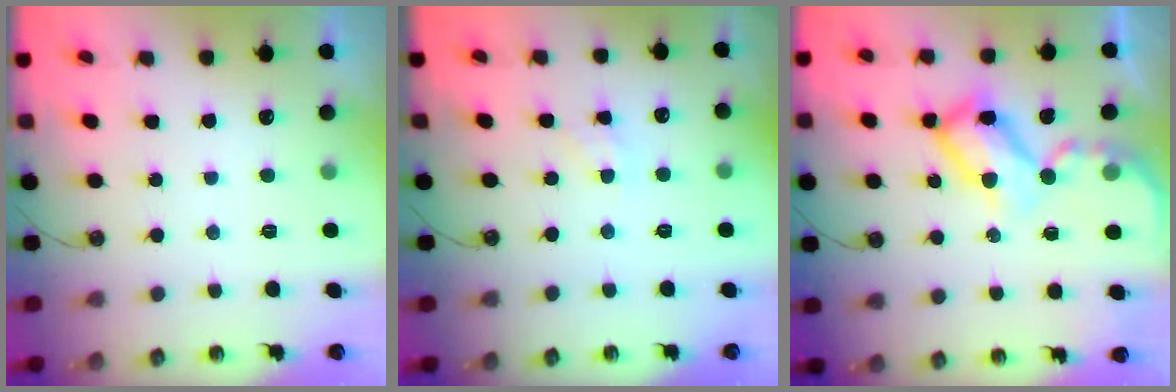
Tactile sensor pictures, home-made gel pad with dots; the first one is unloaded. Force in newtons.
{"total": 3.0, "press": 3.0, "slide": 0.2}
{"total": 14.7, "press": 14.6, "slide": 1.5}